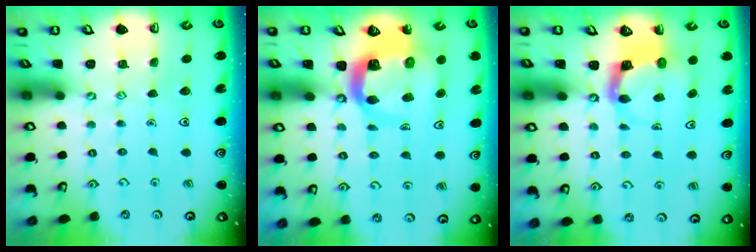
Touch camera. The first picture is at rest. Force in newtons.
{"total": 10.0, "press": 9.9, "slide": 1.3}
{"total": 3.9, "press": 3.9, "slide": 0.3}